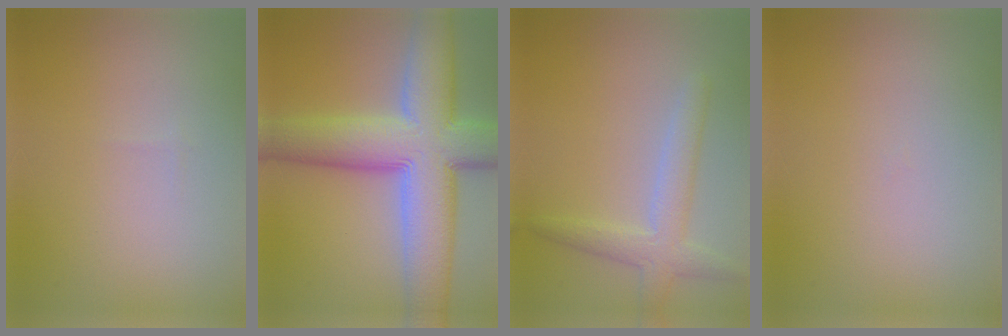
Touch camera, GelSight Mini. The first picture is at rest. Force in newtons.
{"total": 12.0, "press": 12.0, "slide": 0.6}
{"total": 3.2, "press": 3.2, "slide": 0.2}
{"total": 0.0}